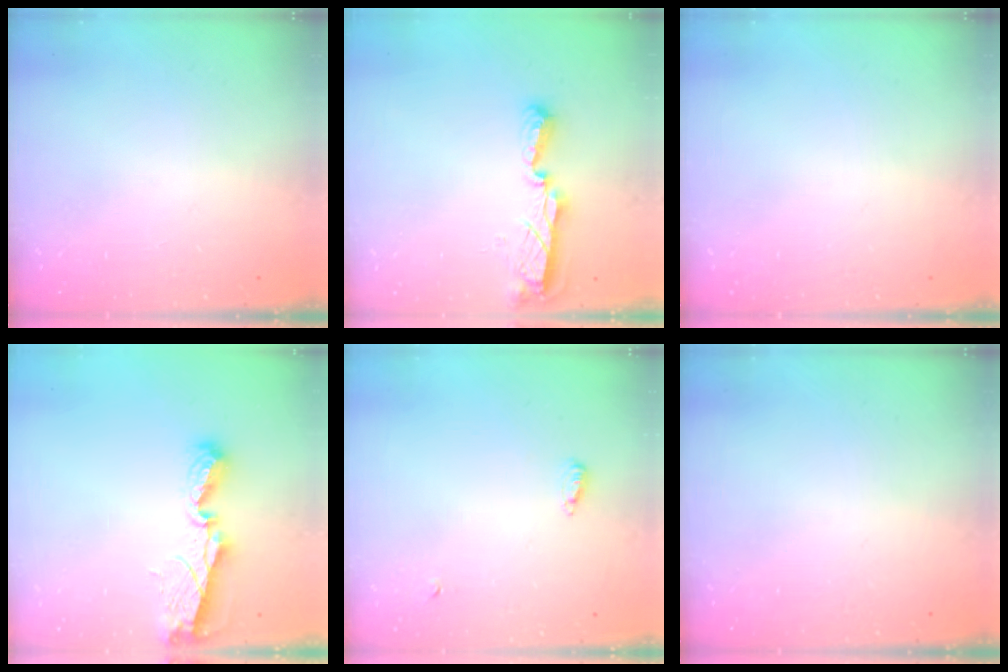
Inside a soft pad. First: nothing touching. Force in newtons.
{"total": 7.8, "press": 7.7, "slide": 0.3}
{"total": 0.0}
{"total": 8.4, "press": 8.4, "slide": 1.1}
{"total": 8.9, "press": 6.0, "slide": 6.5}
{"total": 0.0}